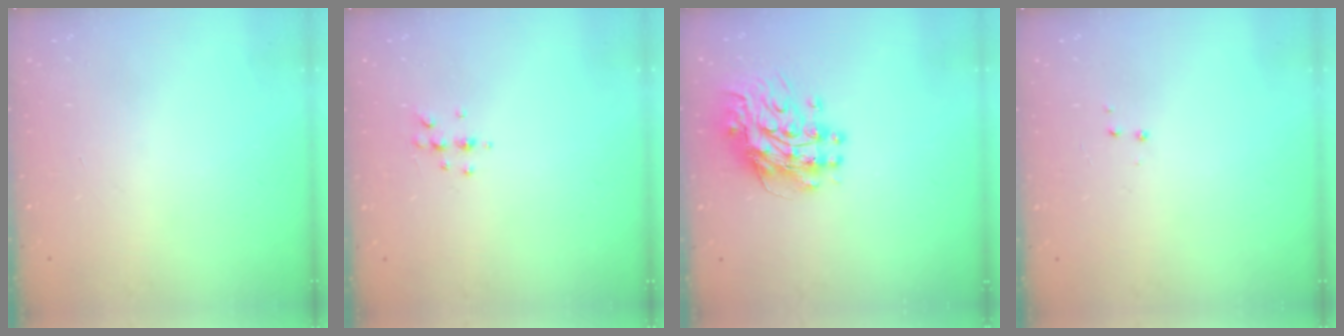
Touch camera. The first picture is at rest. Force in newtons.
{"total": 5.1, "press": 4.9, "slide": 1.4}
{"total": 12.5, "press": 12.5, "slide": 1.1}
{"total": 2.9, "press": 2.8, "slide": 0.4}